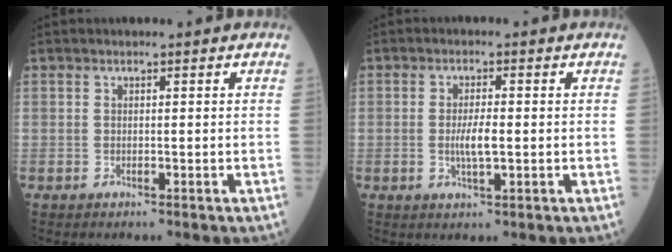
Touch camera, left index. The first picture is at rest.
{"total": 3.5, "force": [-0.5, 0.7, 3.4], "torque": [-0.068, -0.006, -0.010]}